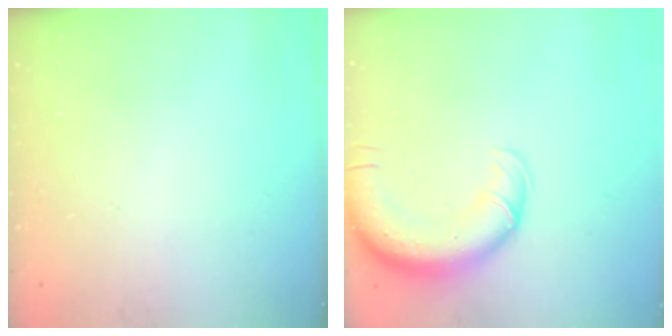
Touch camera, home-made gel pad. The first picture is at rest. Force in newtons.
{"total": 14.4, "press": 14.0, "slide": 3.4}